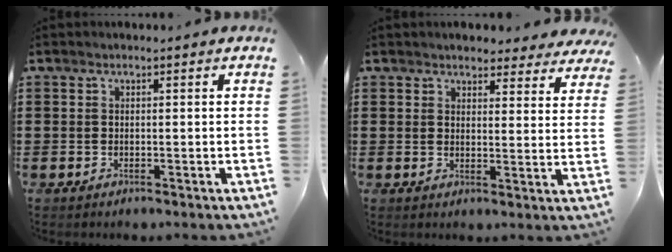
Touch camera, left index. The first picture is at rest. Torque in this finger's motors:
{"motor_torque": [0.08, -0.01, 0.06, 0.07]}